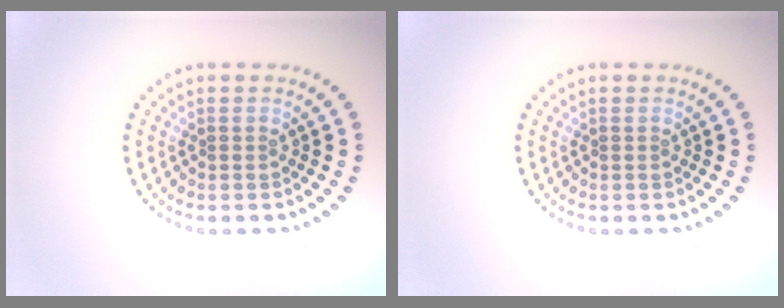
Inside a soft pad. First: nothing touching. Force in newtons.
{"total": 0.0}